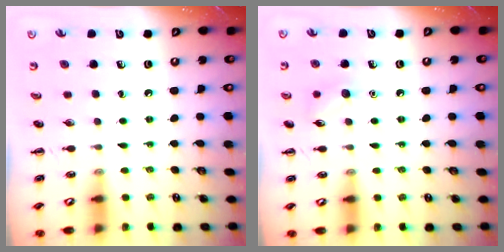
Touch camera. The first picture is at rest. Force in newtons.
{"total": 6.7, "press": 6.5, "slide": 1.8}